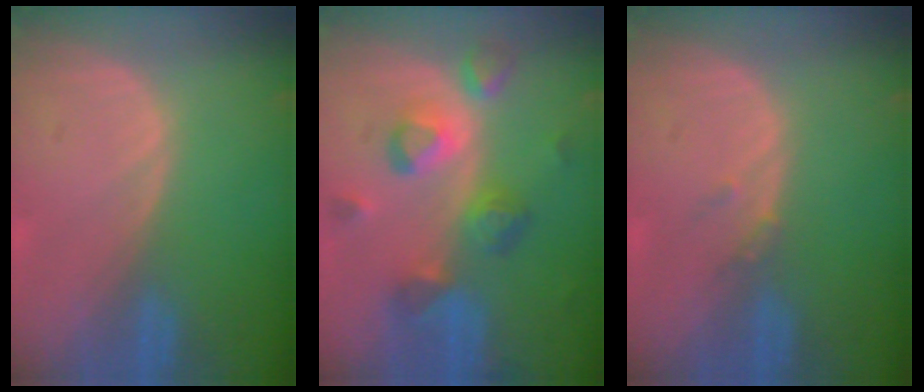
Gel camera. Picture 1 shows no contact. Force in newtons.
{"total": 8.6, "press": 7.9, "slide": 3.3}
{"total": 1.3, "press": 1.1, "slide": 0.7}